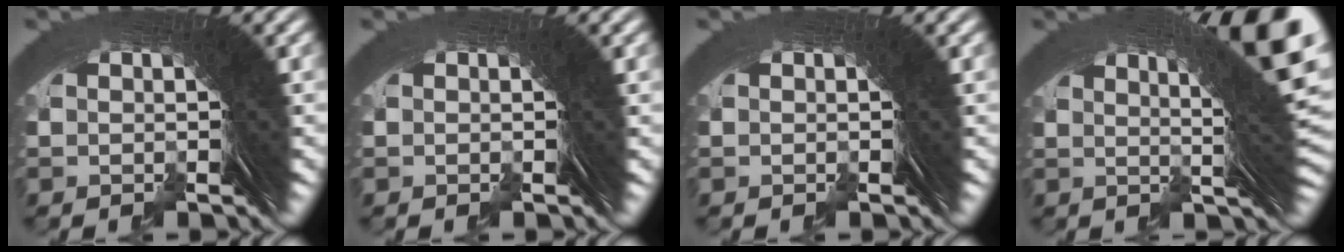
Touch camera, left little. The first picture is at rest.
{"total": 0.0}
{"total": 0.0}
{"total": 12.3, "force": [3.5, 4.3, 11.0], "torque": [-0.118, 0.020, 0.043]}